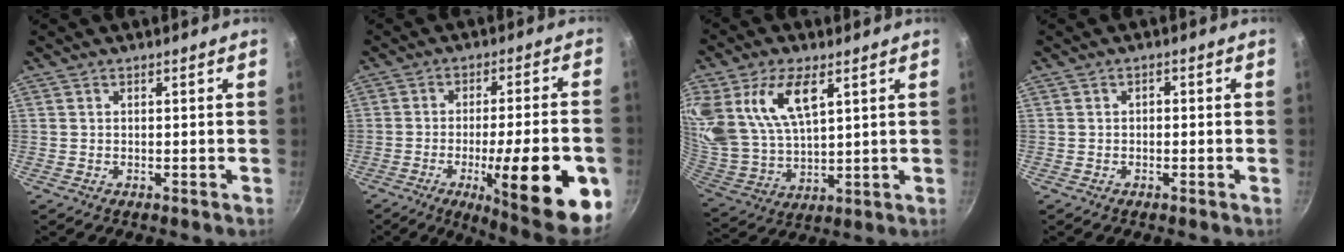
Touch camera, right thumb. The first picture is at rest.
{"total": 21.6, "force": [-7.0, 5.3, 19.8], "torque": [-0.238, 0.000, -0.085]}
{"total": 18.2, "force": [7.6, 9.3, 13.6], "torque": [-0.286, -0.018, 0.154]}
{"total": 1.0, "force": [-0.1, 0.8, 0.7], "torque": [0.001, 0.004, -0.006]}